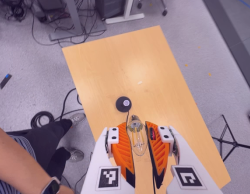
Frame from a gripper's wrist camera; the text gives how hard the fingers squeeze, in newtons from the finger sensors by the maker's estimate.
{"total": 21.8, "left": 24.8, "right": 18.8}